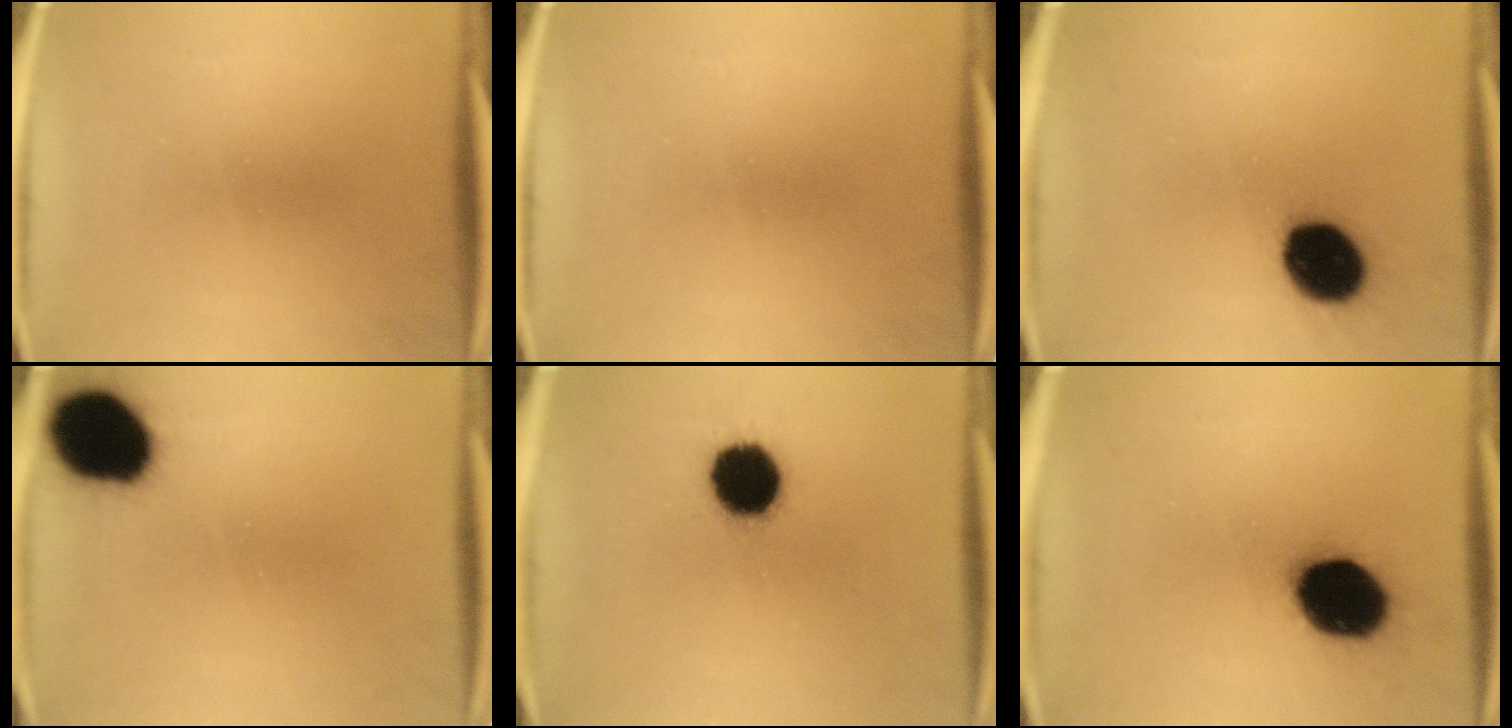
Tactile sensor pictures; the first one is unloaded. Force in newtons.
{"total": 0.0}
{"total": 14.6}
{"total": 17.4}
{"total": 13.9}
{"total": 18.0}